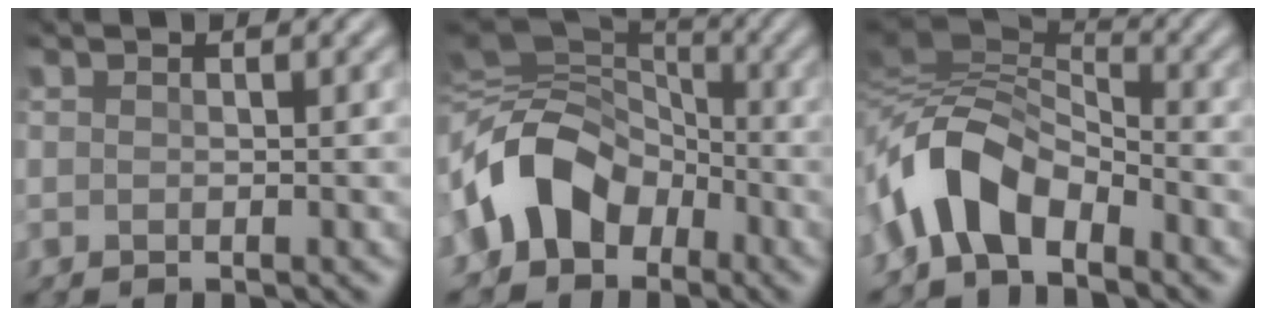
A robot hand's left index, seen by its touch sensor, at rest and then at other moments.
{"total": 8.5, "force": [-3.0, 6.4, 4.7], "torque": [-0.082, 0.011, -0.069]}
{"total": 6.4, "force": [-2.9, 3.3, 4.6], "torque": [-0.090, 0.012, -0.066]}